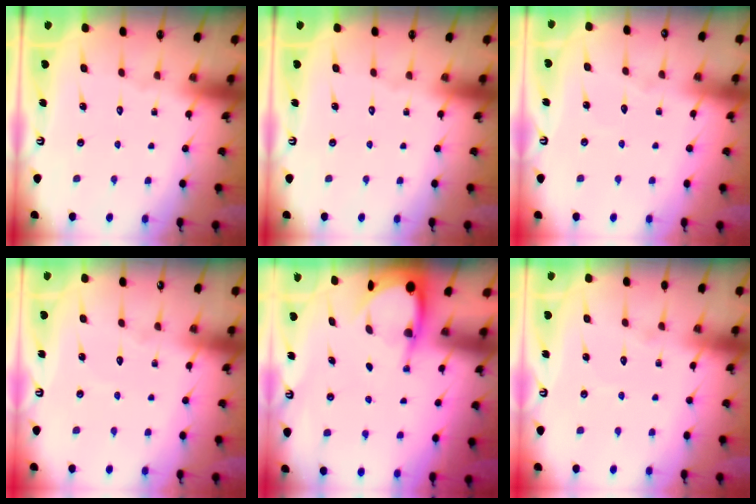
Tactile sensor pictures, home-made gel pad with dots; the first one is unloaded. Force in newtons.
{"total": 0.0}
{"total": 2.6, "press": 2.6, "slide": 0.4}
{"total": 2.9, "press": 2.9, "slide": 0.3}
{"total": 4.2, "press": 4.2, "slide": 0.3}
{"total": 2.7, "press": 2.7, "slide": 0.3}